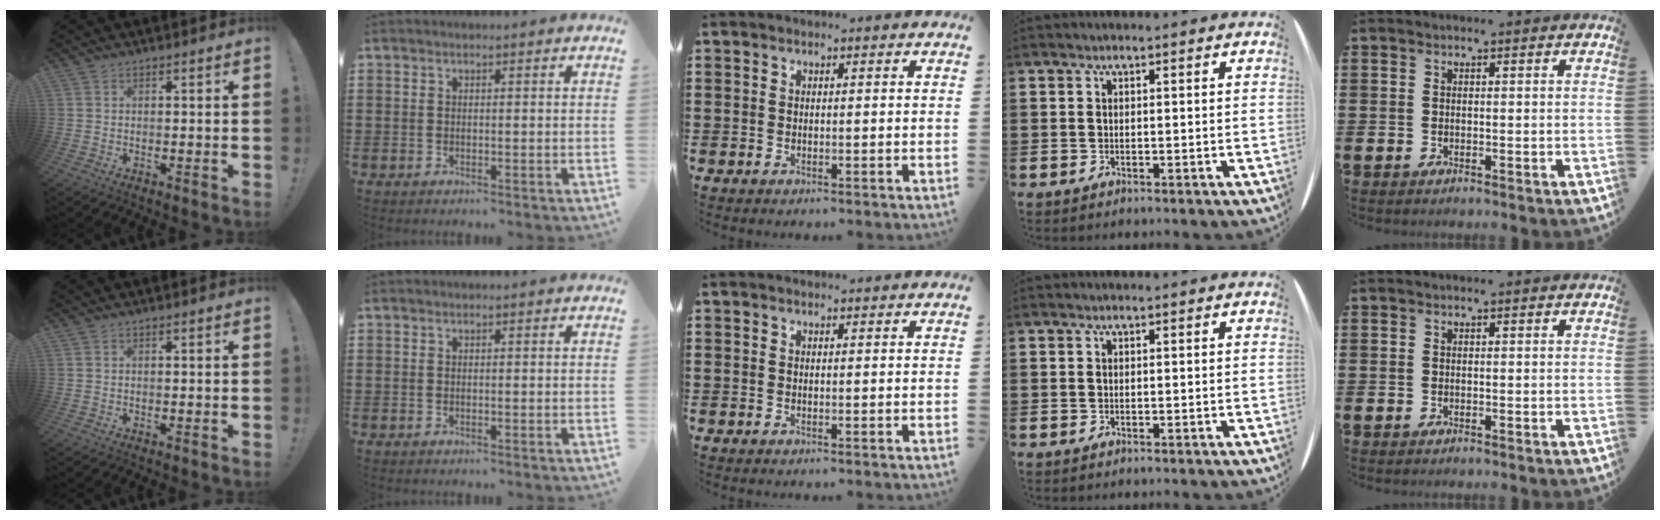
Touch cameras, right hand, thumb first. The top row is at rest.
{"middle": {"total": 0.8, "force": [0.7, 0.2, 0.0], "torque": [0.005, -0.002, 0.012]}}